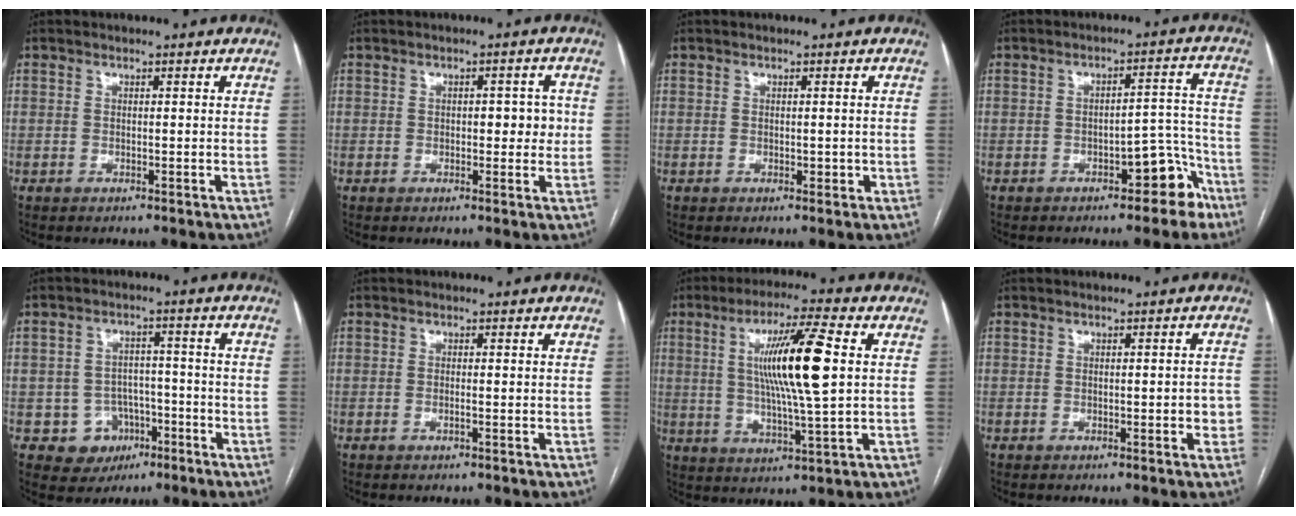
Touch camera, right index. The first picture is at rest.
{"total": 3.8, "force": [0.2, 1.9, 3.2], "torque": [-0.034, 0.009, 0.002]}
{"total": 1.1, "force": [-0.2, 0.6, 0.9], "torque": [-0.010, -0.001, 0.000]}
{"total": 7.3, "force": [-4.6, 2.9, 4.8], "torque": [-0.048, 0.031, -0.059]}
{"total": 6.2, "force": [-2.6, 5.6, 0.9], "torque": [-0.002, 0.015, -0.031]}
{"total": 0.6, "force": [-0.3, 0.0, 0.6], "torque": [-0.013, 0.000, -0.004]}
{"total": 13.3, "force": [2.4, 0.2, 13.0], "torque": [-0.234, 0.001, 0.042]}
{"total": 2.6, "force": [-0.6, 0.8, 2.4], "torque": [-0.026, 0.006, -0.006]}